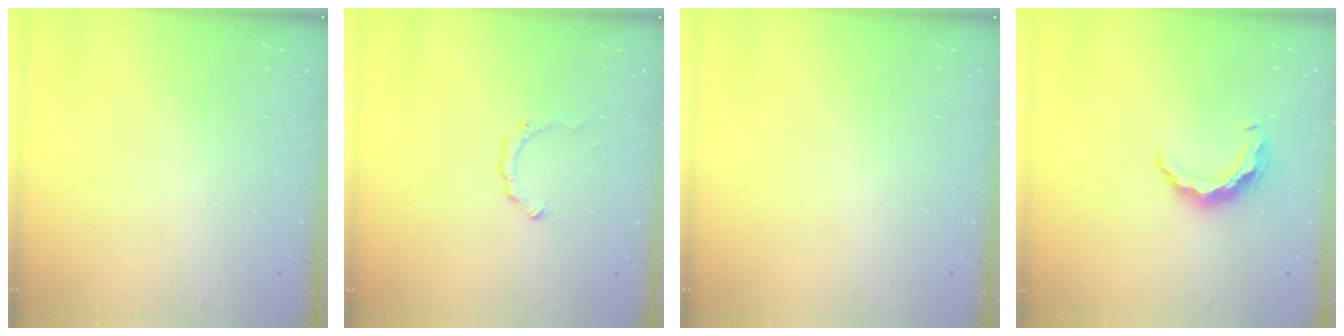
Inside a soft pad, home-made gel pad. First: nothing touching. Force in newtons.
{"total": 2.7, "press": 2.6, "slide": 0.3}
{"total": 0.0}
{"total": 8.7, "press": 8.7, "slide": 0.4}